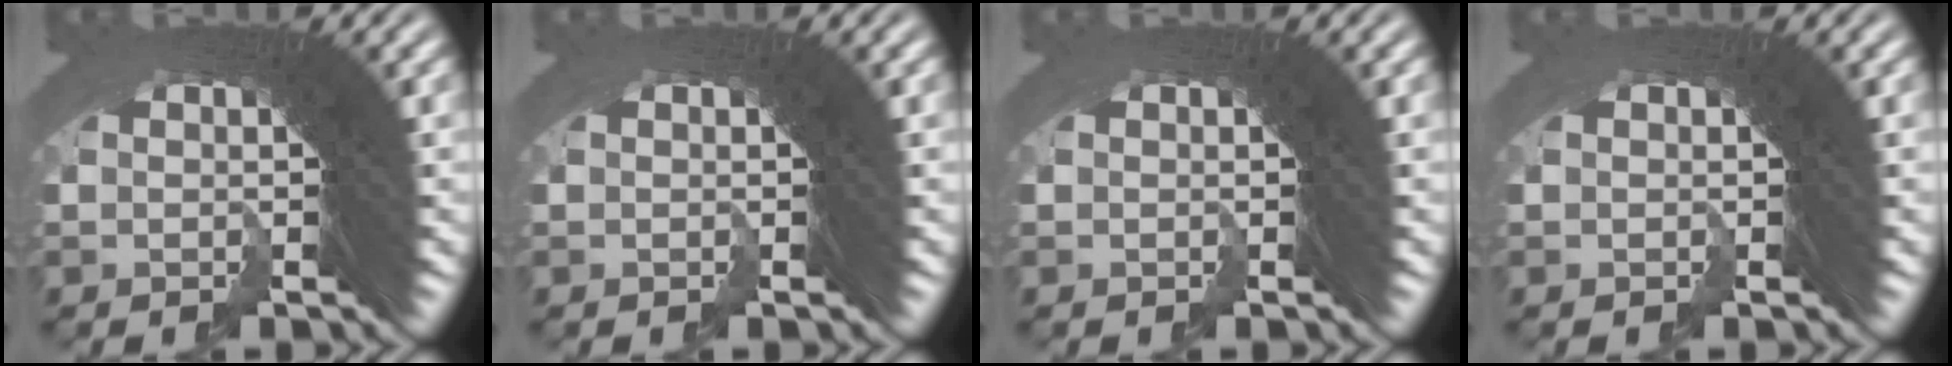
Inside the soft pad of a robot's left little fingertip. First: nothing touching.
{"total": 0.0}
{"total": 0.0}
{"total": 0.0}